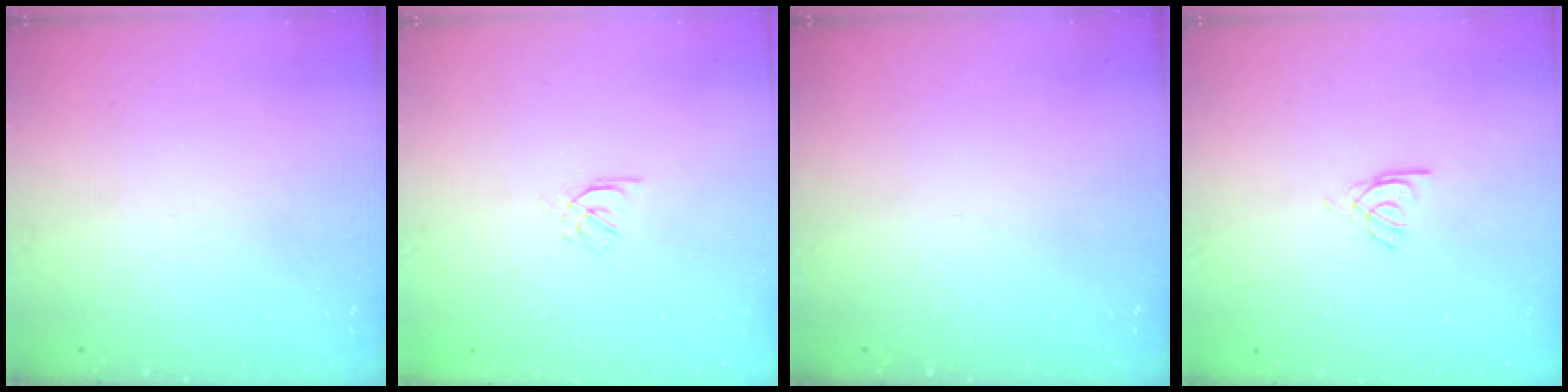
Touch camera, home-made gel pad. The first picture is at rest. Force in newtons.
{"total": 2.1, "press": 2.0, "slide": 0.6}
{"total": 0.0}
{"total": 2.2, "press": 2.1, "slide": 0.4}